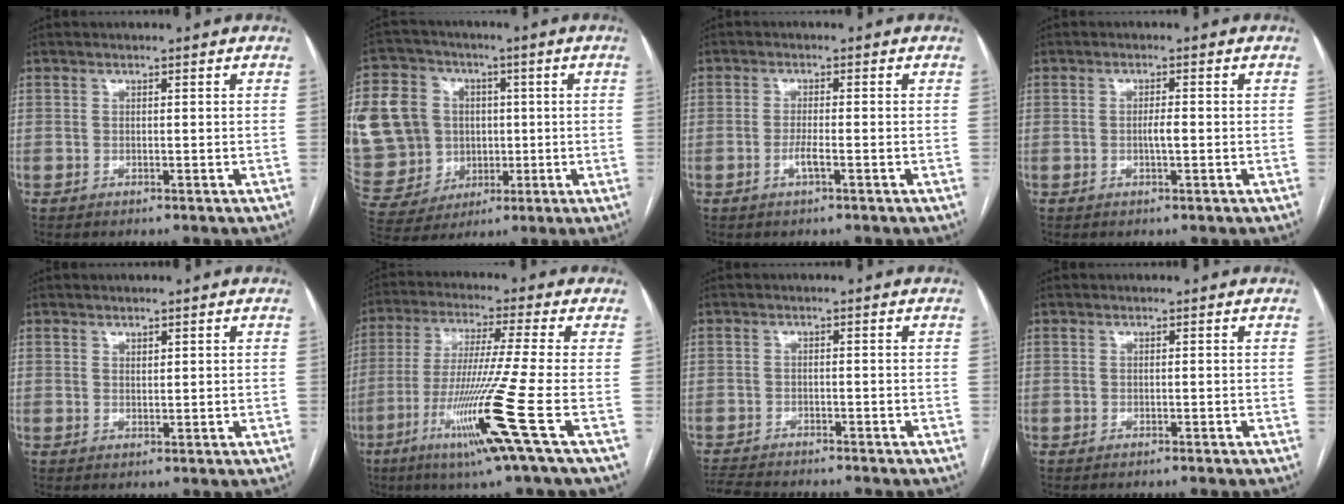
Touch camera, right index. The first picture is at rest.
{"total": 19.0, "force": [1.7, 17.1, 8.2], "torque": [-0.227, 0.055, 0.059]}
{"total": 2.3, "force": [-1.1, 0.2, 2.0], "torque": [-0.041, -0.001, -0.021]}
{"total": 1.9, "force": [-0.4, 0.3, 1.8], "torque": [-0.035, 0.002, -0.007]}
{"total": 0.8, "force": [0.6, 0.5, 0.4], "torque": [-0.003, -0.005, 0.009]}
{"total": 14.8, "force": [-5.9, -2.8, 13.3], "torque": [-0.263, -0.037, -0.114]}
{"total": 8.6, "force": [-7.9, 1.5, 2.9], "torque": [-0.046, -0.009, -0.122]}
{"total": 0.9, "force": [-0.9, -0.1, 0.2], "torque": [-0.004, -0.001, -0.012]}